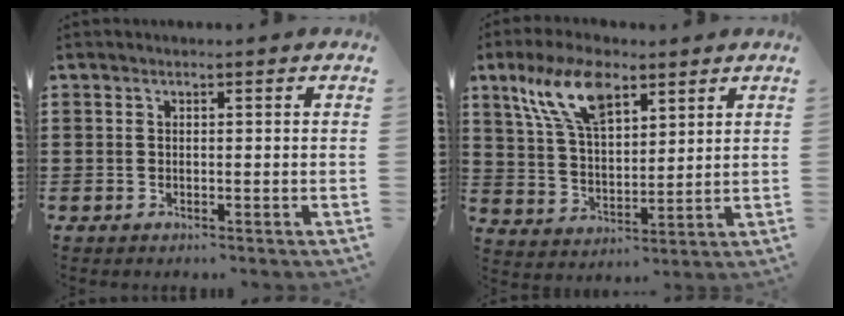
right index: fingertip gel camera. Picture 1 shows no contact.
{"total": 10.7, "force": [6.1, 4.7, 7.4], "torque": [-0.162, 0.010, 0.114]}